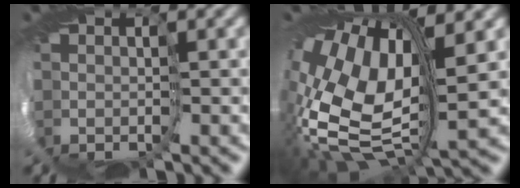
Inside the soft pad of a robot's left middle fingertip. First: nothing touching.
{"total": 15.5, "force": [0.5, 8.1, 13.2], "torque": [-0.267, -0.023, 0.026]}